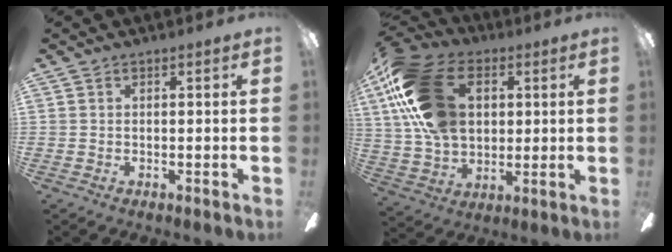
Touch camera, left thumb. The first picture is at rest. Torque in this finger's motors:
{"motor_torque": [-0.17, 1.50, 1.83, -0.94, 0.56]}